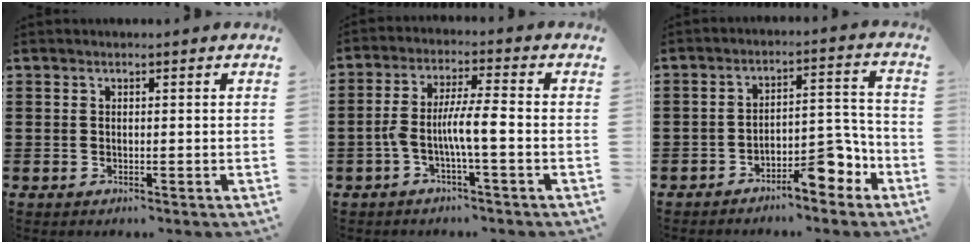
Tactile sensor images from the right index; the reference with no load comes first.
{"total": 6.2, "force": [-1.9, 0.8, 5.9], "torque": [-0.123, -0.003, -0.044]}
{"total": 7.4, "force": [-5.4, 2.0, 4.6], "torque": [-0.054, 0.008, -0.100]}